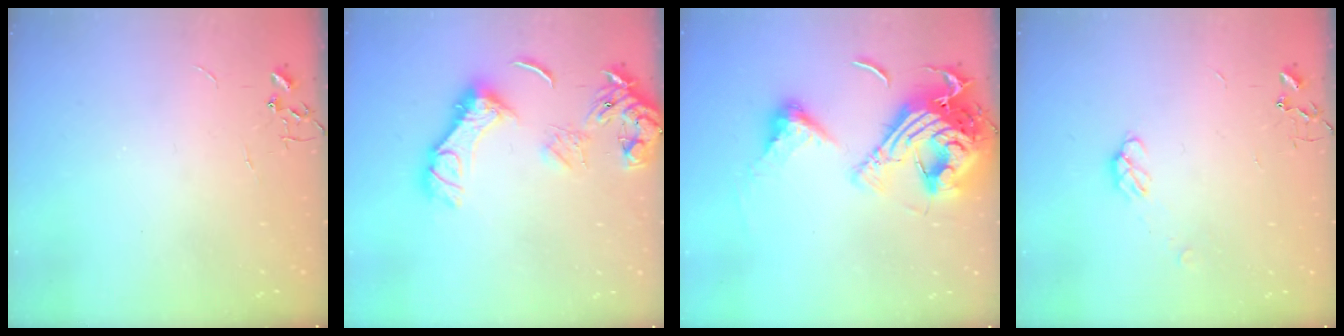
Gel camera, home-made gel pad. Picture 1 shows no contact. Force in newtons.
{"total": 14.9, "press": 14.8, "slide": 1.8}
{"total": 22.1, "press": 22.0, "slide": 2.3}
{"total": 6.2, "press": 6.2, "slide": 0.8}